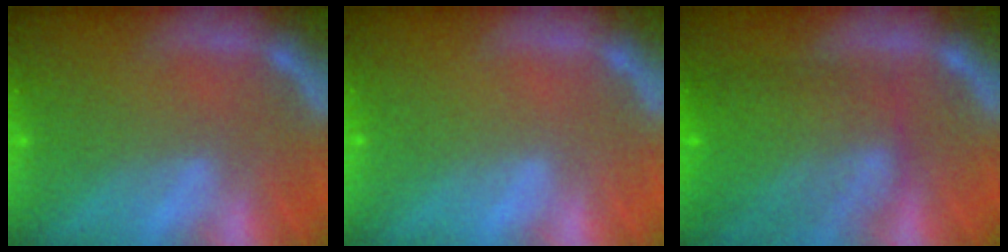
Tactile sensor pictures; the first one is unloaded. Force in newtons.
{"total": 0.0}
{"total": 8.1}